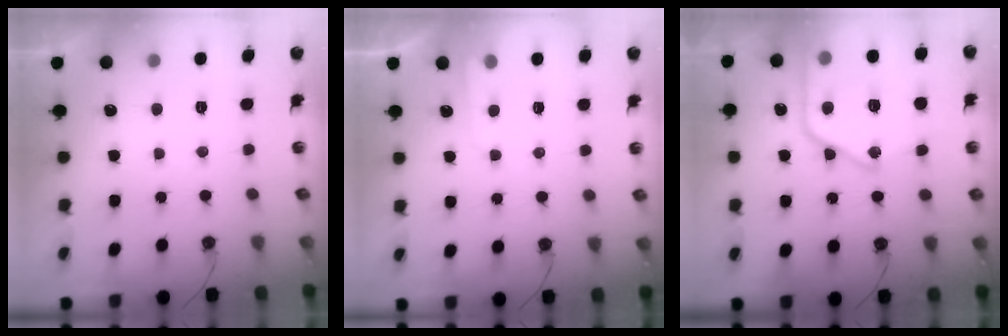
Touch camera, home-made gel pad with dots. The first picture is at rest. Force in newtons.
{"total": 4.5, "press": 4.4, "slide": 0.6}
{"total": 21.3, "press": 21.2, "slide": 1.8}